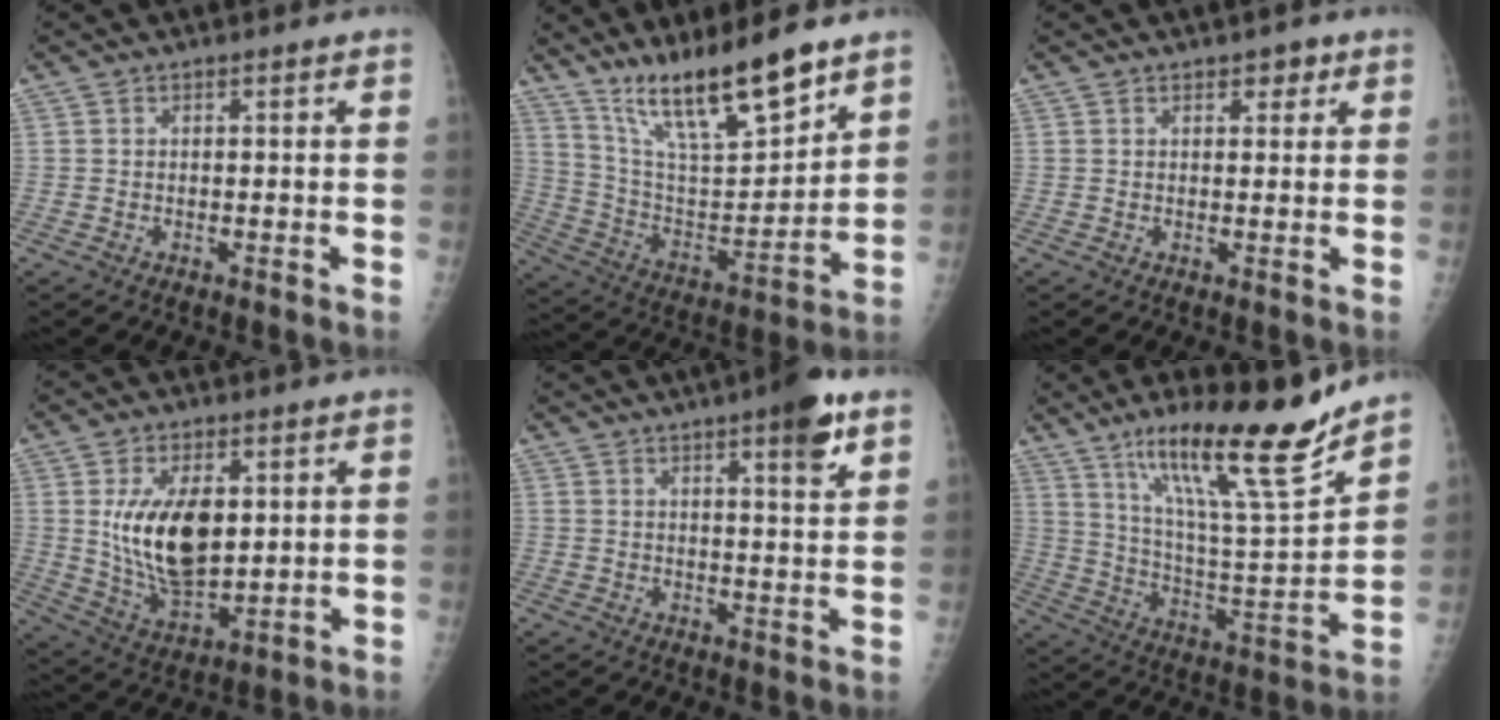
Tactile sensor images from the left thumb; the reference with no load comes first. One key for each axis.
{"total": 18.2, "fx": 13.7, "fy": 3.7, "fz": 11.4, "tx": -0.168, "ty": -0.078, "tz": 0.255}
{"total": 2.3, "fx": 1.4, "fy": 1.3, "fz": 1.3, "tx": -0.001, "ty": -0.005, "tz": 0.017}
{"total": 14.5, "fx": 2.7, "fy": 7.9, "fz": 11.9, "tx": -0.192, "ty": -0.022, "tz": 0.063}
{"total": 7.4, "fx": 4.2, "fy": 1.2, "fz": 5.9, "tx": -0.077, "ty": -0.021, "tz": 0.056}
{"total": 21.9, "fx": 15.5, "fy": 2.9, "fz": 15.1, "tx": -0.223, "ty": -0.084, "tz": 0.268}